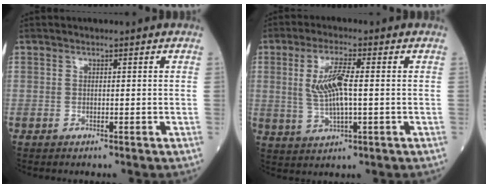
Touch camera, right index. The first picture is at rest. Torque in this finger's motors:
{"motor_torque": [0.20, -0.02, 0.15, 0.14]}